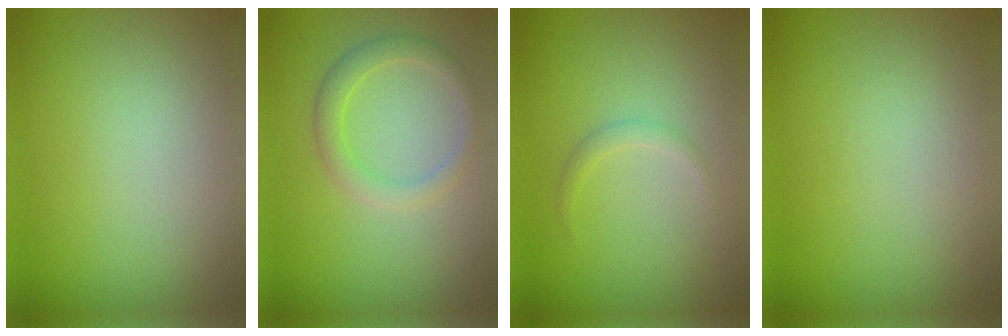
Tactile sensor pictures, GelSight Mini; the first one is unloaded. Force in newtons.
{"total": 2.2, "press": 2.2, "slide": 0.1}
{"total": 1.0, "press": 1.0, "slide": 0.1}
{"total": 0.0}